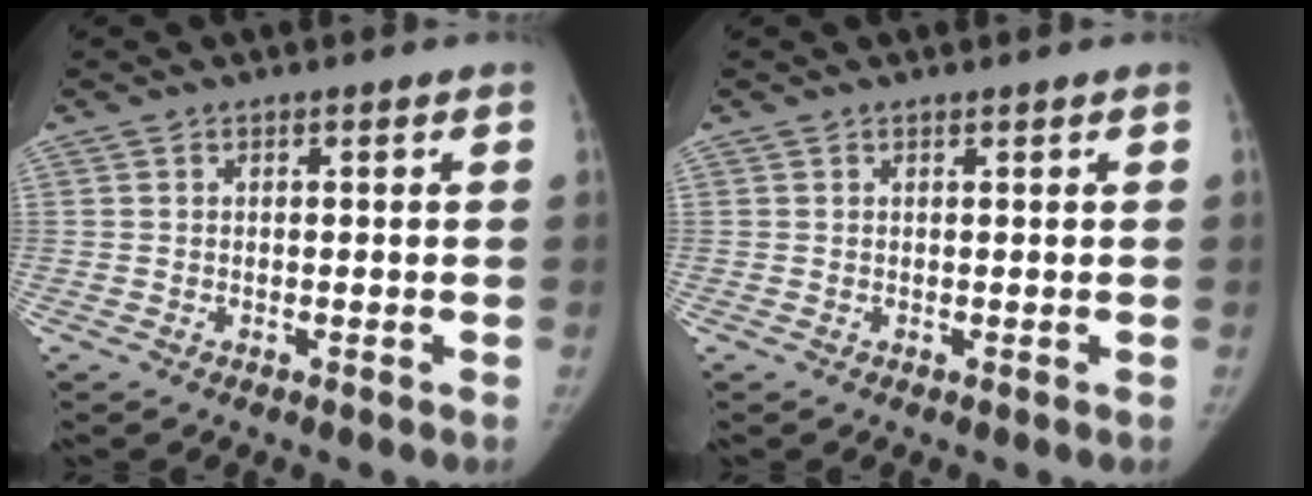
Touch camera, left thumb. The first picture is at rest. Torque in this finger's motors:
{"motor_torque": [0.59, 0.52, 0.00, 0.41, 0.02]}